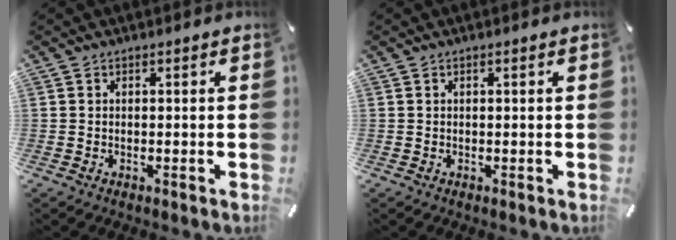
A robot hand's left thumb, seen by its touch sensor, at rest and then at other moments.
{"total": 0.0}